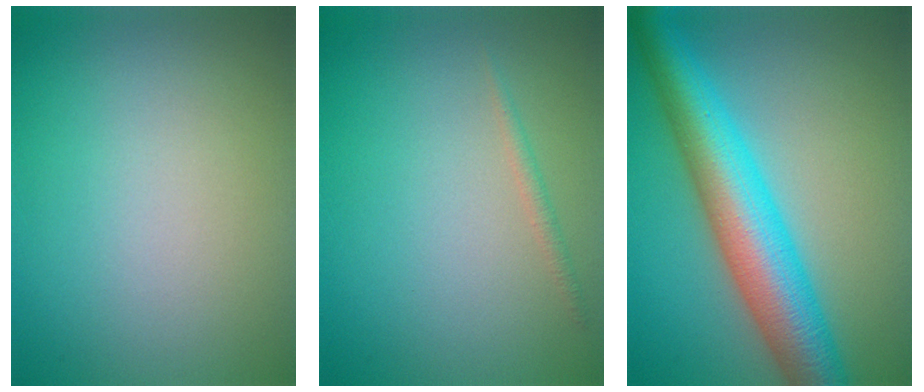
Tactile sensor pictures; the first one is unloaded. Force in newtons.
{"total": 0.9, "press": 0.9, "slide": 0.1}
{"total": 9.2, "press": 9.2, "slide": 0.2}